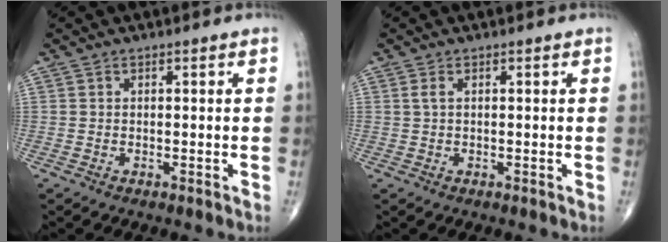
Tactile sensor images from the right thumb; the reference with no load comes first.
{"total": 1.1, "force": [0.3, 0.6, 0.9], "torque": [-0.025, 0.005, 0.006]}